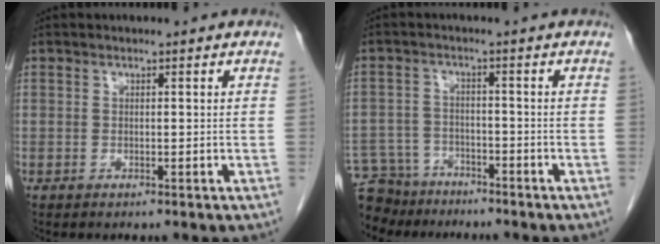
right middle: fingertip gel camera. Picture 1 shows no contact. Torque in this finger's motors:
{"motor_torque": [1.41, -0.73, 1.05, 0.08]}